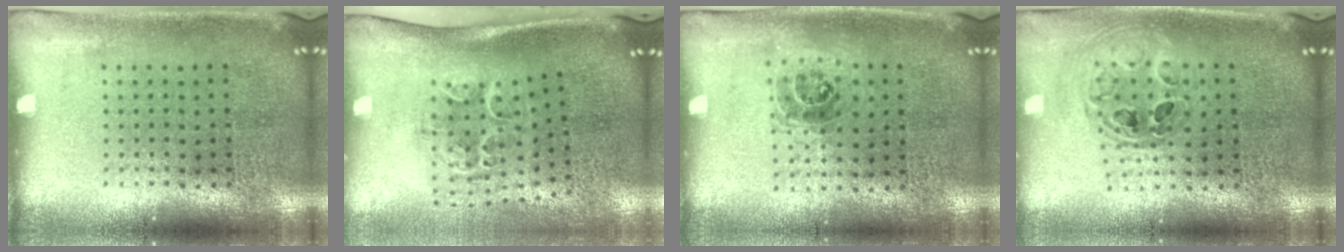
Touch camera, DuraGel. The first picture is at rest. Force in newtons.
{"total": 1.5, "press": 1.3, "slide": 0.8}
{"total": 1.1, "press": 0.9, "slide": 0.6}
{"total": 0.8, "press": 0.8, "slide": 0.1}